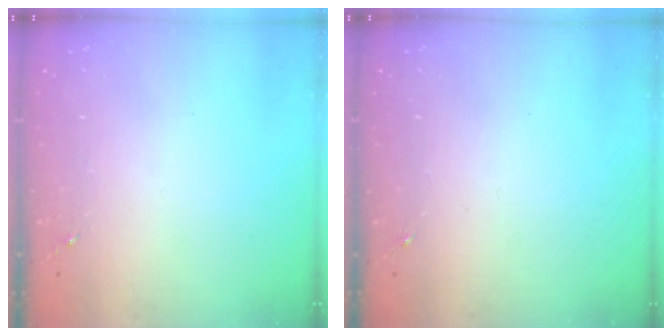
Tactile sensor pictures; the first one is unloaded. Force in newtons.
{"total": 0.0}